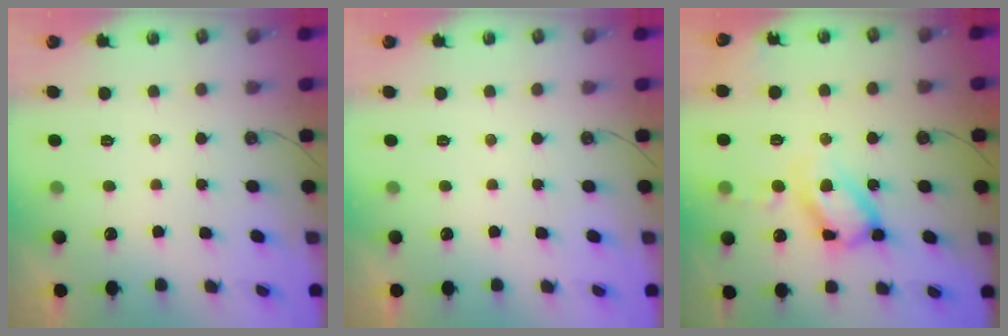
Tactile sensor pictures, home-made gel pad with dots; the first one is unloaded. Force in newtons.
{"total": 0.0}
{"total": 15.8, "press": 15.7, "slide": 1.6}